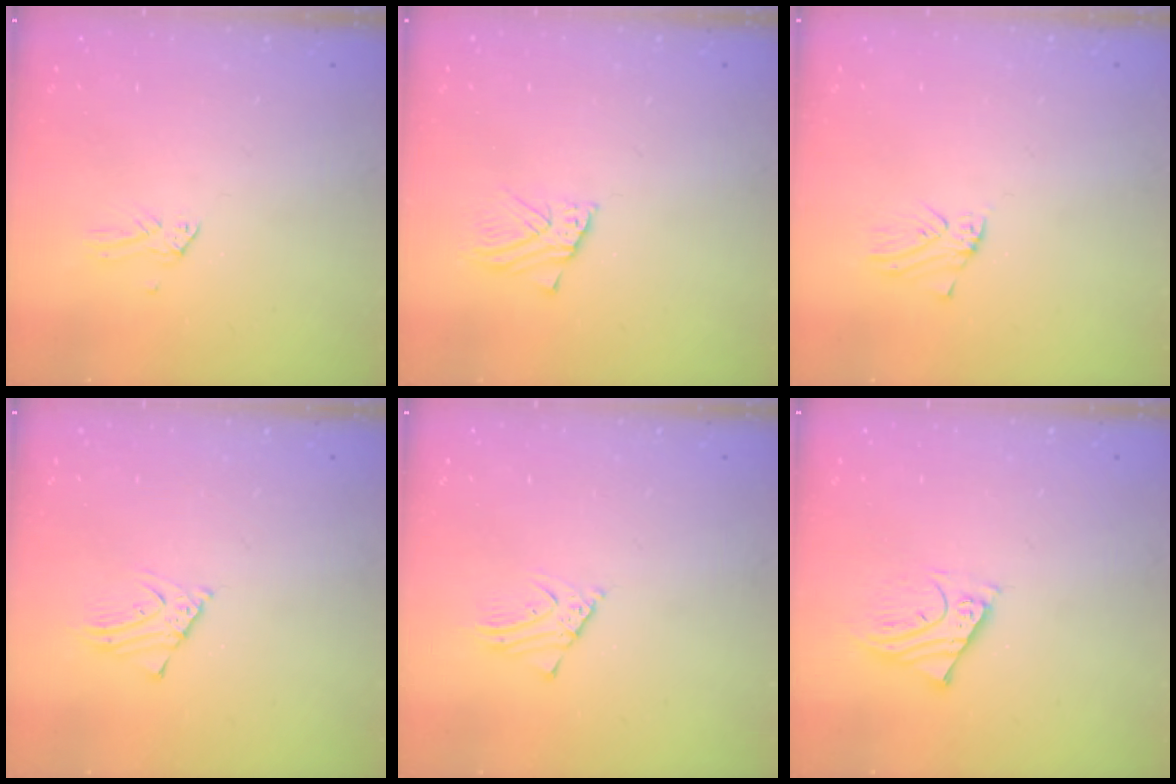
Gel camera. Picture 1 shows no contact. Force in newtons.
{"total": 3.6, "press": 3.6, "slide": 0.2}
{"total": 0.0}
{"total": 1.8, "press": 1.8, "slide": 0.2}
{"total": 2.4, "press": 2.4, "slide": 0.1}
{"total": 5.0, "press": 5.0, "slide": 0.6}